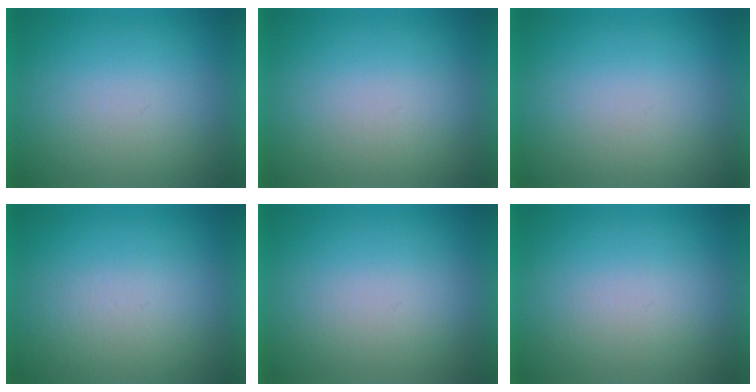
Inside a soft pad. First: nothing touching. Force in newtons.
{"total": 1.2}
{"total": 1.2}
{"total": 5.1}
{"total": 1.4}
{"total": 1.5}